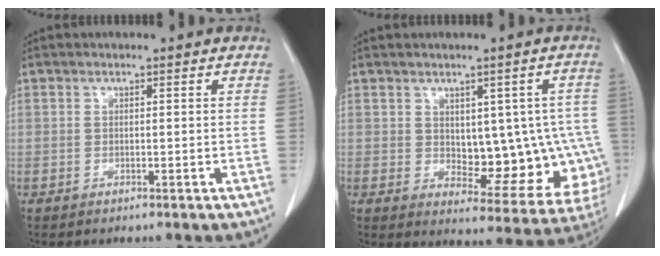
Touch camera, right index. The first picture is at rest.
{"total": 13.2, "force": [-0.3, 7.0, 11.2], "torque": [-0.121, 0.012, 0.019]}